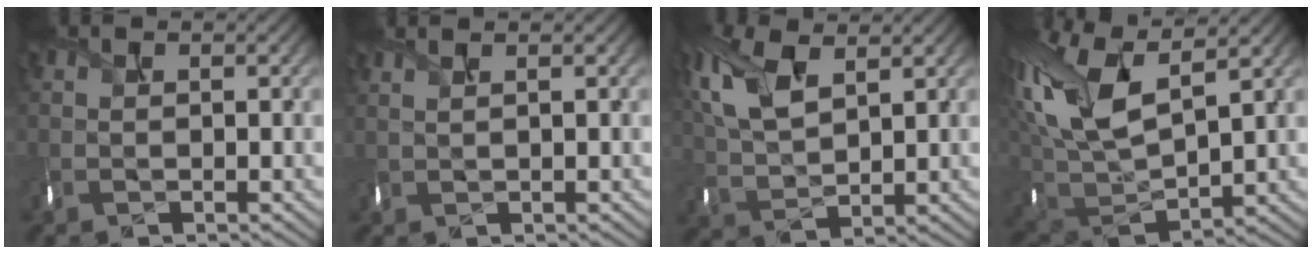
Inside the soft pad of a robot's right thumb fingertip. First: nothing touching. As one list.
[{"total": 1.7, "force": [1.2, 0.6, 1.1], "torque": [-0.009, 0.002, 0.009]}, {"total": 7.9, "force": [3.8, 4.0, 5.6], "torque": [-0.161, 0.006, 0.080]}, {"total": 14.6, "force": [5.6, 7.0, 11.5], "torque": [-0.285, 0.009, 0.112]}]